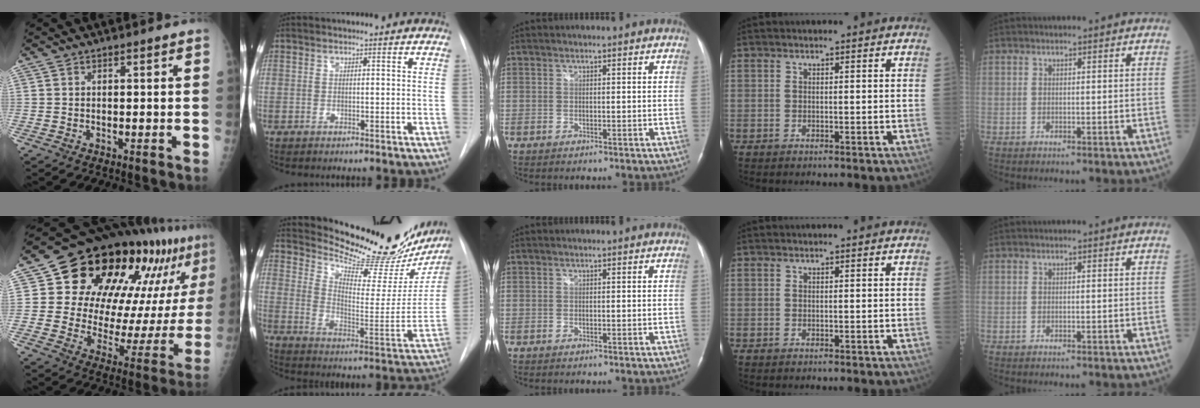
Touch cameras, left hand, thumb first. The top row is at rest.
{"thumb": {"total": 28.5, "force": [16.2, 13.1, 19.4], "torque": [-0.252, -0.034, 0.241]}, "index": {"total": 25.6, "force": [22.6, 4.0, 11.4], "torque": [-0.178, -0.098, 0.301]}}